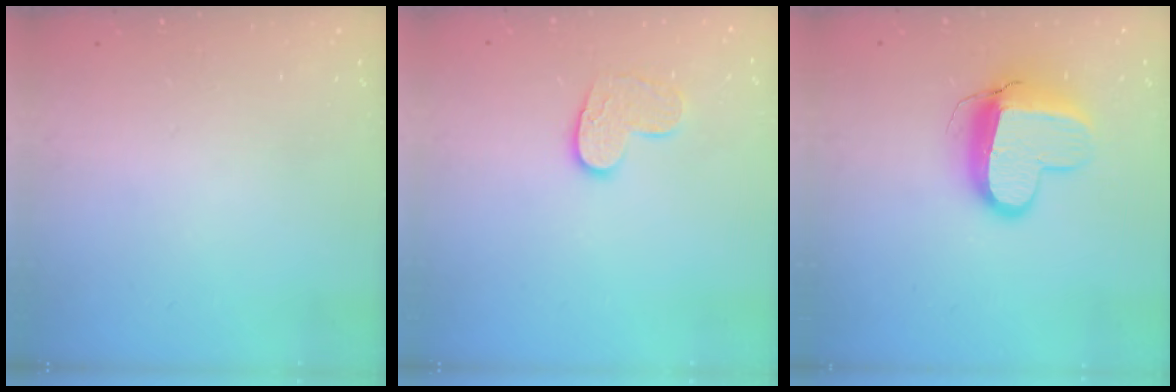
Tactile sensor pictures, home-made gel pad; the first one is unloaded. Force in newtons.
{"total": 9.5, "press": 9.5, "slide": 0.6}
{"total": 12.4, "press": 12.3, "slide": 1.3}